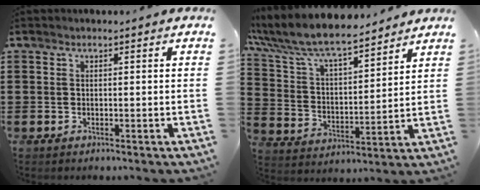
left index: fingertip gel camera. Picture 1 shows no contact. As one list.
[{"total": 8.7, "force": [7.8, 1.7, 3.6], "torque": [-0.103, -0.042, 0.133]}]